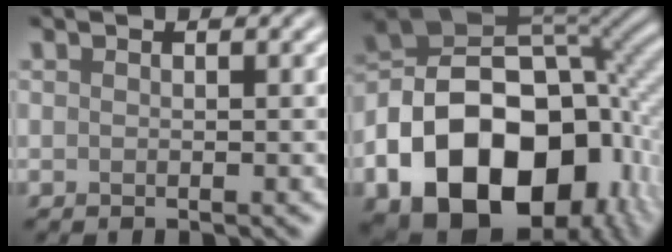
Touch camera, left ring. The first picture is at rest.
{"total": 20.0, "force": [-8.1, 14.0, 11.8], "torque": [-0.213, -0.008, -0.123]}